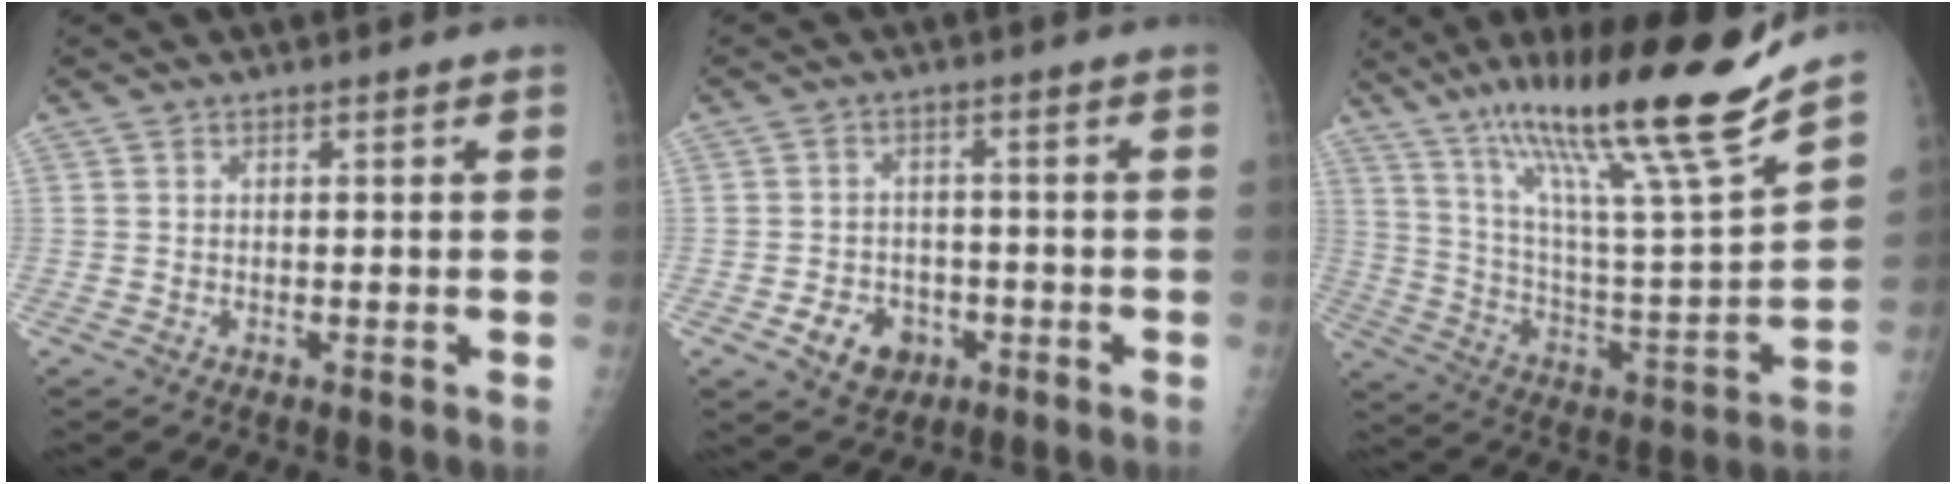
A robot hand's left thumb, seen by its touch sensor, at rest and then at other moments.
{"total": 6.1, "force": [-2.4, 4.9, 2.7], "torque": [-0.025, 0.013, -0.032]}
{"total": 25.5, "force": [17.7, 1.8, 18.2], "torque": [-0.281, -0.064, 0.307]}